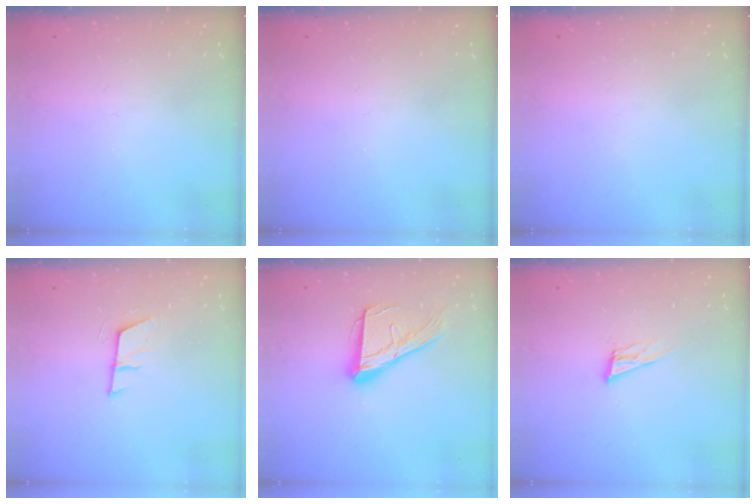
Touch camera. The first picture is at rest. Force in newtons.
{"total": 0.0}
{"total": 0.0}
{"total": 6.6, "press": 6.6, "slide": 0.4}
{"total": 15.3, "press": 15.2, "slide": 1.4}
{"total": 8.6, "press": 8.2, "slide": 2.5}